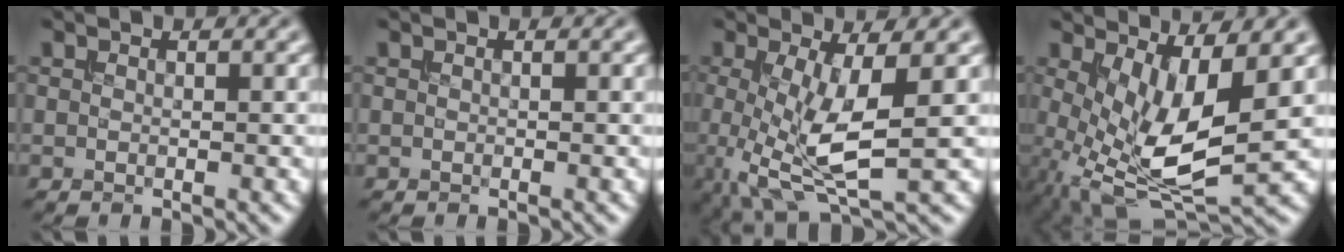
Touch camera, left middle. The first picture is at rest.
{"total": 0.0}
{"total": 7.2, "force": [-0.6, 2.4, 6.7], "torque": [-0.141, -0.012, -0.010]}
{"total": 8.6, "force": [-0.3, 3.3, 8.0], "torque": [-0.164, -0.016, -0.004]}